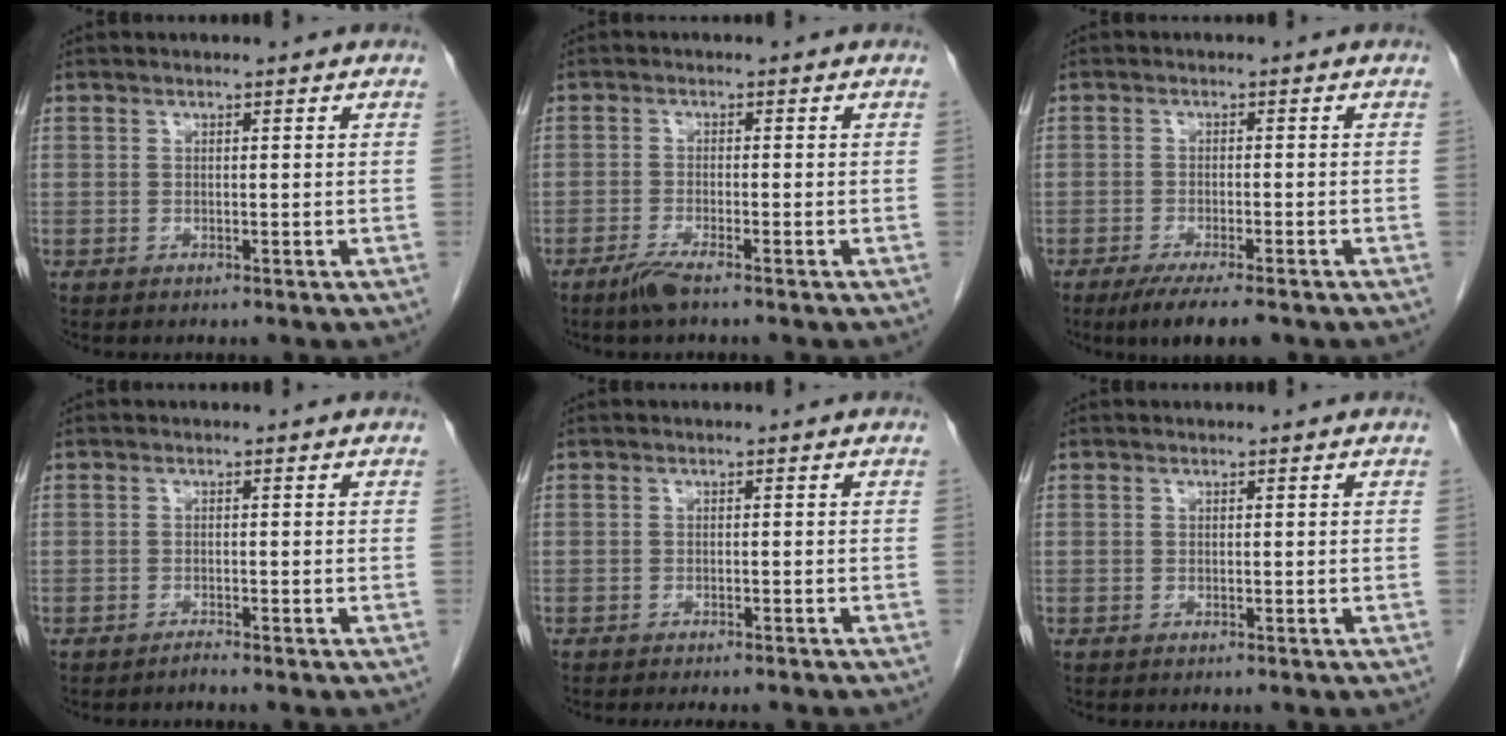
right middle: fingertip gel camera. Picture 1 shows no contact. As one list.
[{"total": 2.8, "force": [-2.1, -0.2, 1.9], "torque": [-0.044, -0.006, -0.046]}, {"total": 6.9, "force": [-5.1, 1.0, 4.6], "torque": [-0.066, -0.014, -0.076]}, {"total": 0.7, "force": [-0.7, -0.2, 0.2], "torque": [-0.003, 0.000, -0.012]}, {"total": 5.5, "force": [-4.9, 1.2, 2.2], "torque": [-0.020, -0.007, -0.062]}, {"total": 0.0}]